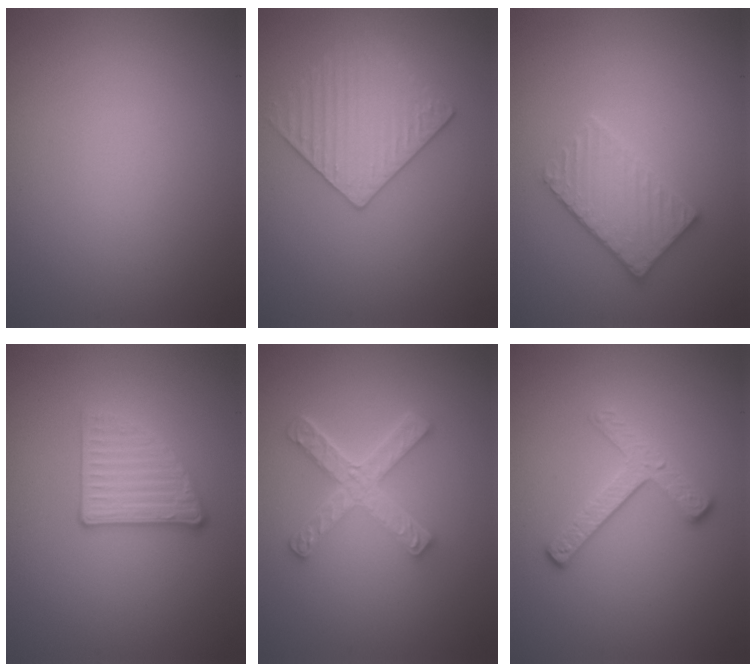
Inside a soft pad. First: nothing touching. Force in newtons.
{"total": 3.5, "press": 3.5, "slide": 0.7}
{"total": 3.4, "press": 3.4, "slide": 0.5}
{"total": 3.1, "press": 2.9, "slide": 1.3}
{"total": 4.9, "press": 3.5, "slide": 3.4}
{"total": 3.1, "press": 2.6, "slide": 1.7}